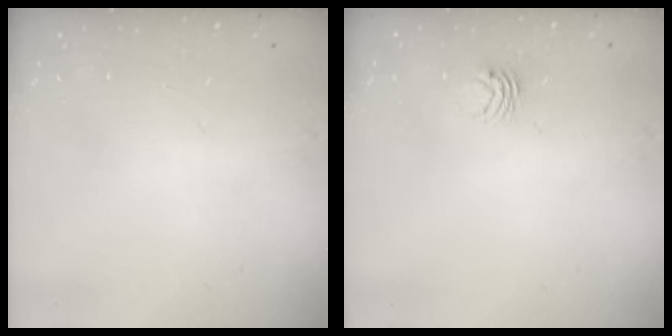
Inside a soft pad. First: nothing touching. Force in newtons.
{"total": 3.0, "press": 3.0, "slide": 0.3}